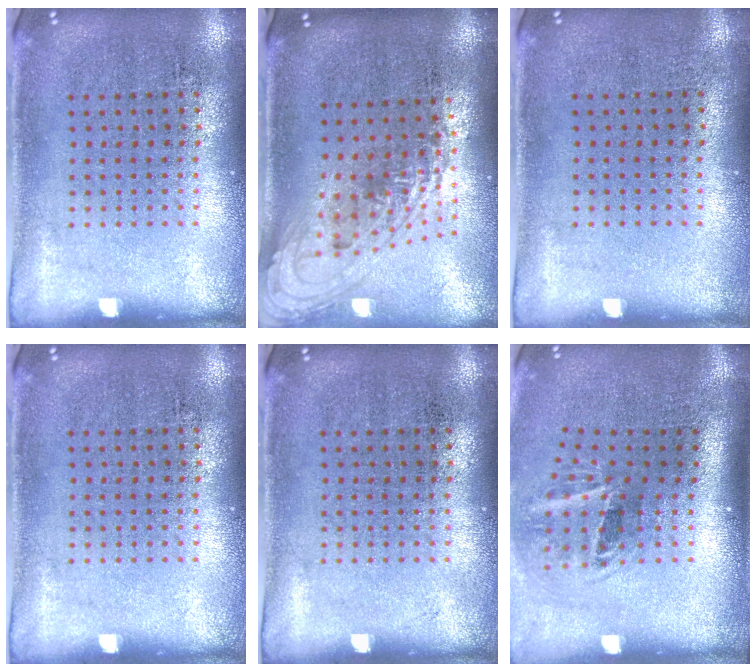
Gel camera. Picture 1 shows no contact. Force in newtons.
{"total": 1.8, "press": 1.4, "slide": 1.2}
{"total": 0.0}
{"total": 0.0}
{"total": 0.0}
{"total": 2.0, "press": 1.2, "slide": 1.6}